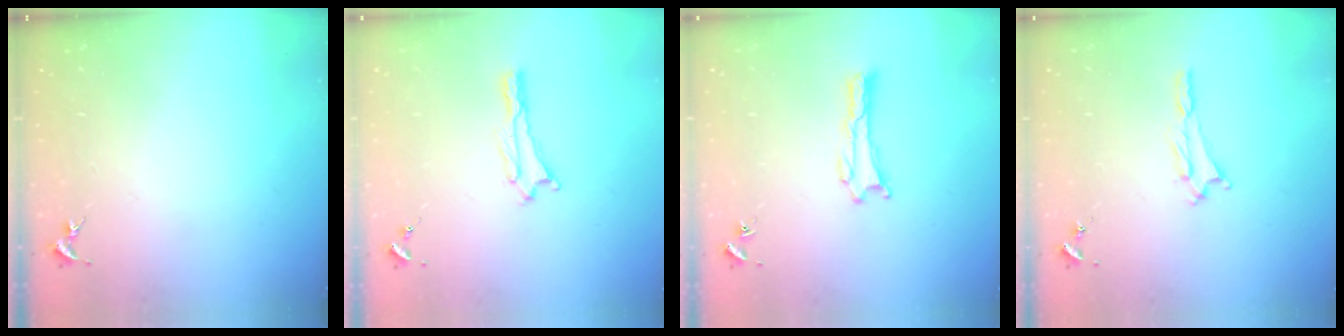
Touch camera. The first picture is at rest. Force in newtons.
{"total": 0.0}
{"total": 0.0}
{"total": 1.2, "press": 1.2, "slide": 0.2}